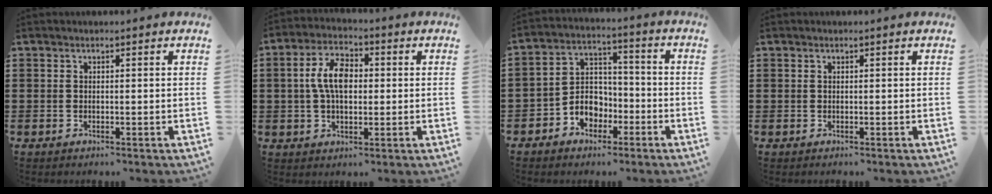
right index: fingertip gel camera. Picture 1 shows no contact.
{"total": 7.3, "force": [0.6, 3.9, 6.2], "torque": [-0.137, 0.011, 0.004]}
{"total": 5.6, "force": [-2.9, 4.5, 1.7], "torque": [-0.046, 0.014, -0.057]}
{"total": 0.0}